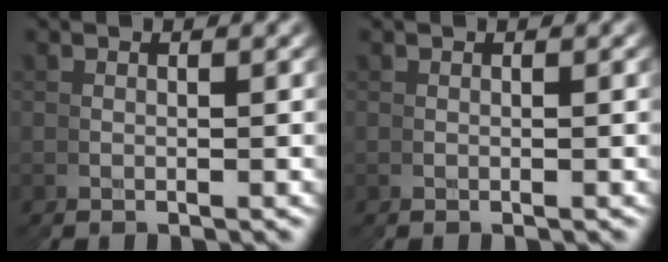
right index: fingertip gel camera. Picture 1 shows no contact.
{"total": 0.0}